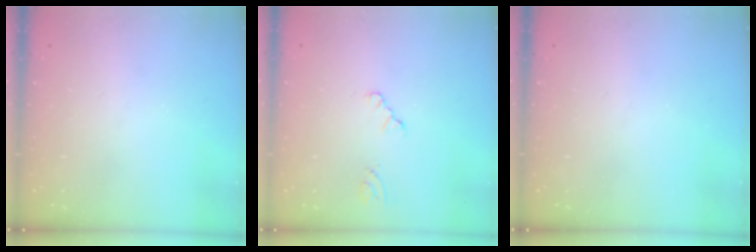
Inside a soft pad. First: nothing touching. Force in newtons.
{"total": 0.7, "press": 0.7, "slide": 0.2}
{"total": 0.0}